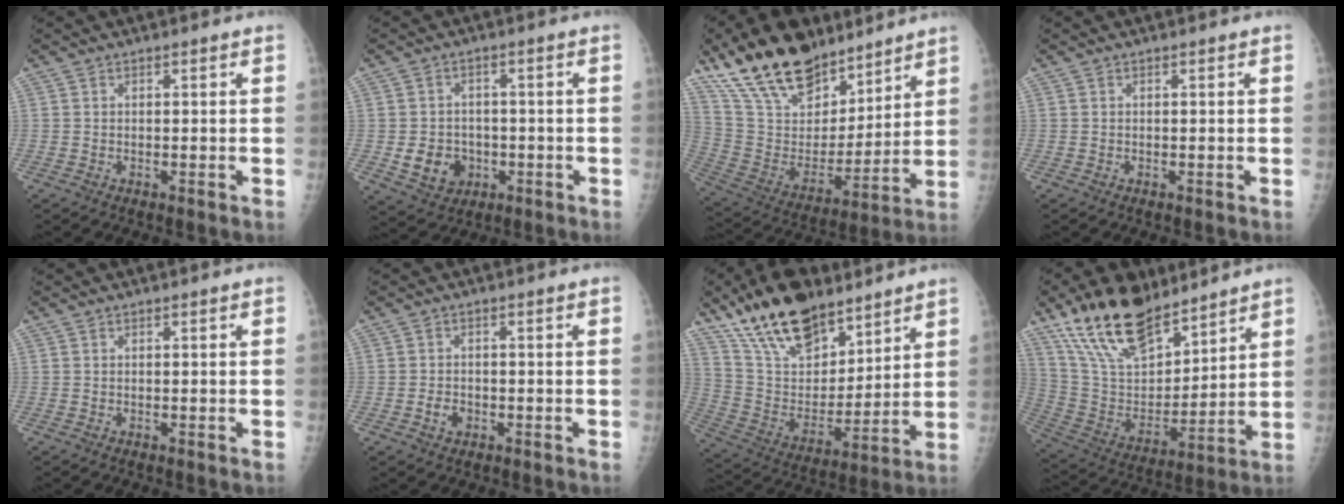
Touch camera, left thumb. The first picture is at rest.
{"total": 7.0, "force": [-1.5, 6.1, 3.1], "torque": [-0.024, 0.007, -0.016]}
{"total": 24.1, "force": [17.8, 11.1, 11.9], "torque": [-0.182, -0.064, 0.317]}
{"total": 0.0}
{"total": 0.0}
{"total": 2.4, "force": [-0.8, 1.9, 1.2], "torque": [-0.013, 0.005, -0.013]}
{"total": 21.5, "force": [15.5, 9.9, 11.2], "torque": [-0.162, -0.057, 0.283]}
{"total": 21.0, "force": [15.3, 9.0, 11.2], "torque": [-0.166, -0.061, 0.289]}